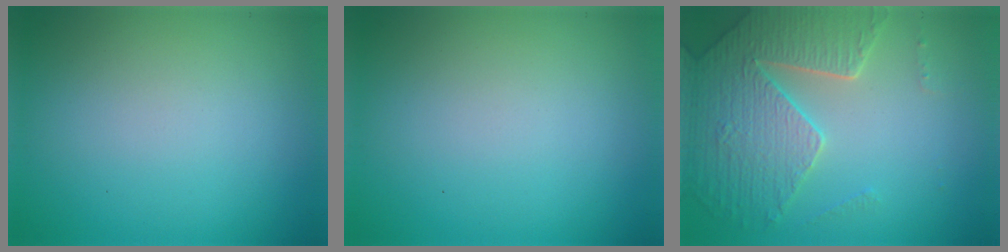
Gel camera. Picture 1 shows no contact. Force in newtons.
{"total": 0.0}
{"total": 5.2, "press": 4.7, "slide": 2.3}